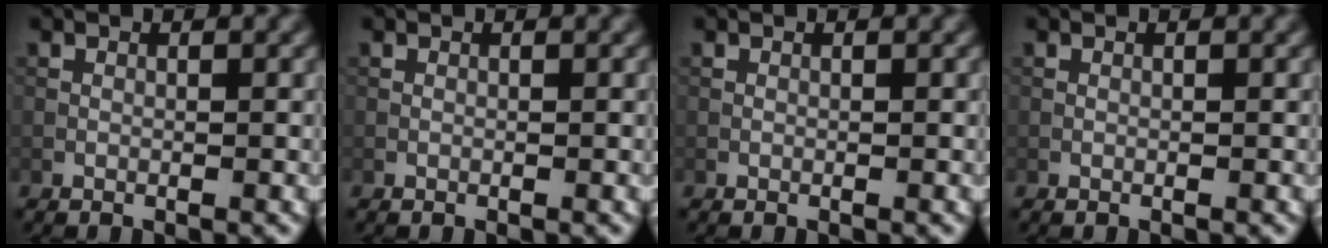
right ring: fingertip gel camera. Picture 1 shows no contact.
{"total": 0.0}
{"total": 0.0}
{"total": 0.0}